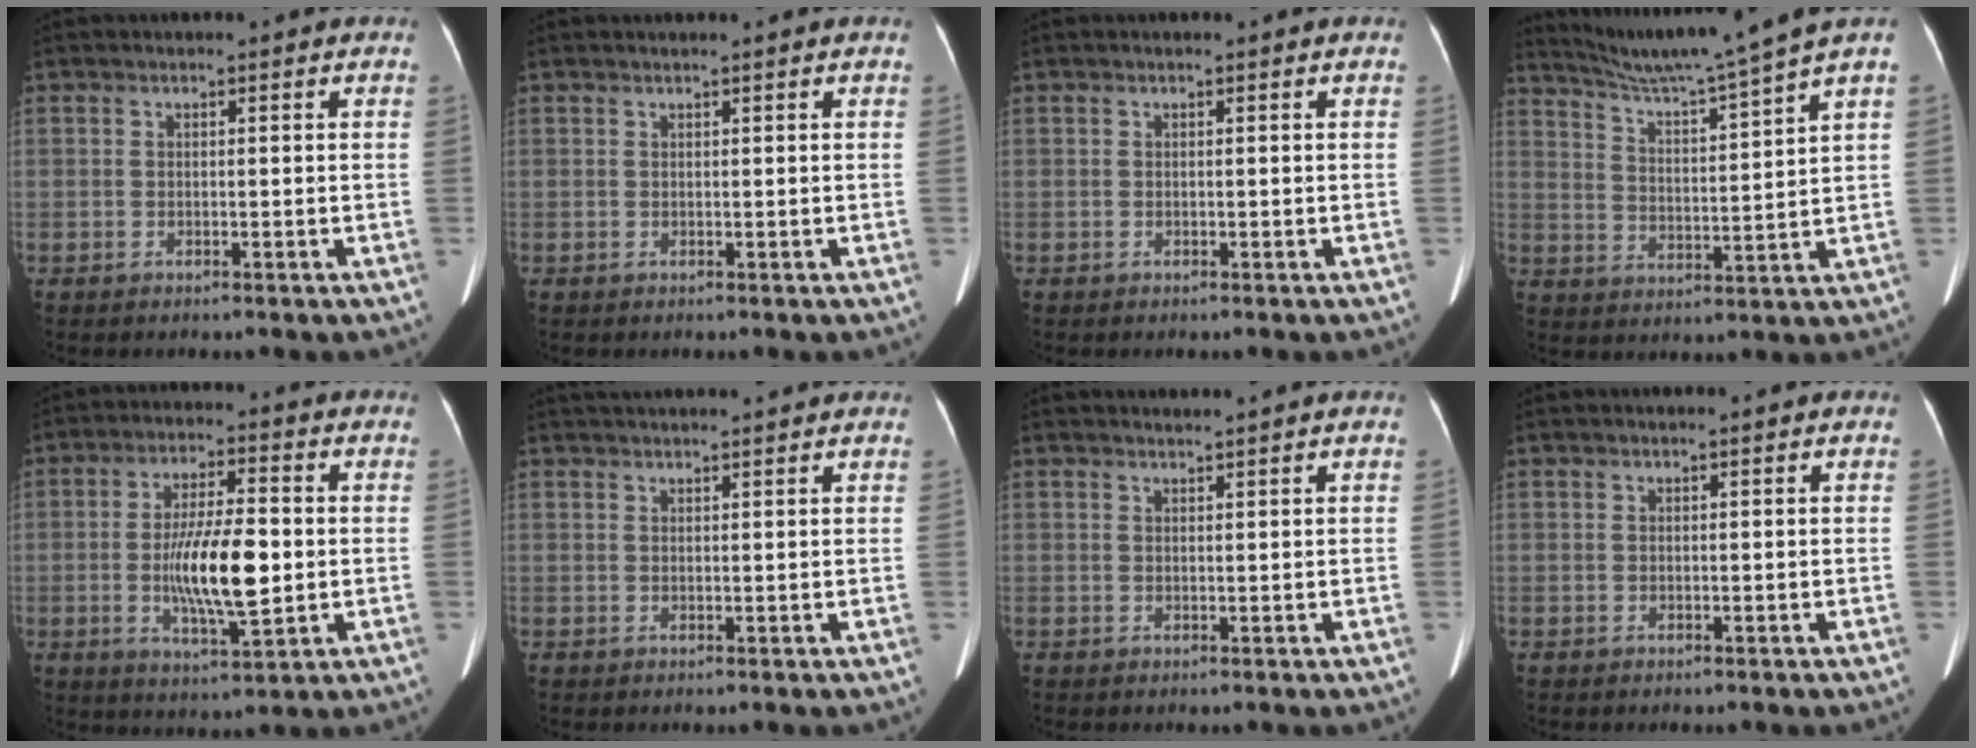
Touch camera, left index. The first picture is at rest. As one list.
[{"total": 0.8, "force": [0.7, -0.1, 0.4], "torque": [-0.008, 0.009, 0.017]}, {"total": 0.0}, {"total": 12.5, "force": [10.7, -2.9, 5.8], "torque": [-0.103, -0.018, 0.175]}, {"total": 11.0, "force": [-1.0, 2.3, 10.8], "torque": [-0.199, -0.009, -0.017]}, {"total": 8.7, "force": [8.1, 0.1, 3.2], "torque": [-0.046, 0.034, 0.103]}, {"total": 1.4, "force": [1.3, -0.5, 0.1], "torque": [-0.008, 0.000, 0.026]}, {"total": 1.2, "force": [1.1, -0.1, 0.5], "torque": [-0.010, 0.013, 0.016]}]